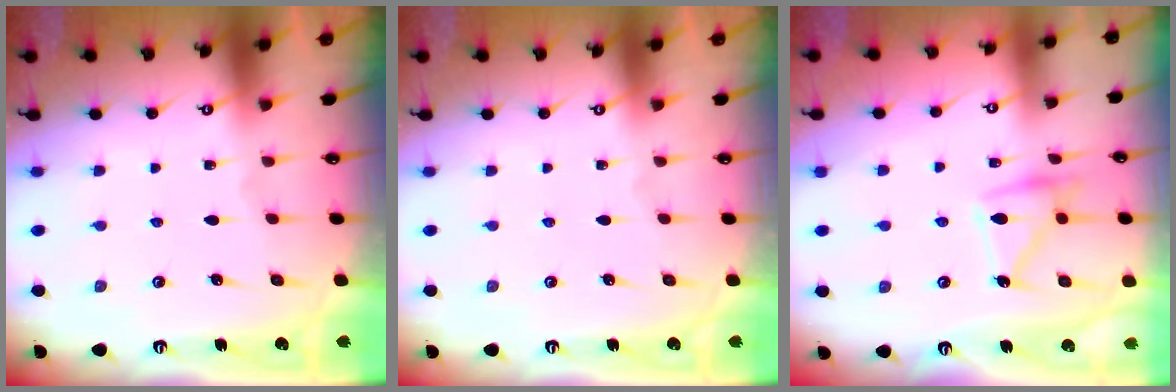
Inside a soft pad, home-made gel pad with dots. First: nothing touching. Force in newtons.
{"total": 0.0}
{"total": 12.4, "press": 12.4, "slide": 0.4}